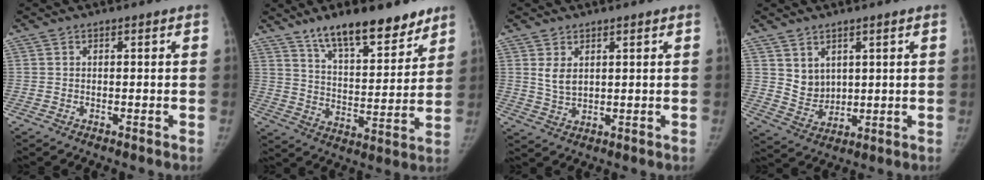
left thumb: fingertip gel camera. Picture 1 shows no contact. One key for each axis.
{"total": 16.7, "fx": 12.2, "fy": 5.7, "fz": 9.9, "tx": -0.113, "ty": -0.072, "tz": 0.203}
{"total": 5.0, "fx": 2.2, "fy": 2.9, "fz": 3.4, "tx": -0.053, "ty": -0.020, "tz": 0.052}
{"total": 2.6, "fx": 1.3, "fy": 2.1, "fz": 0.9, "tx": -0.006, "ty": -0.013, "tz": 0.032}